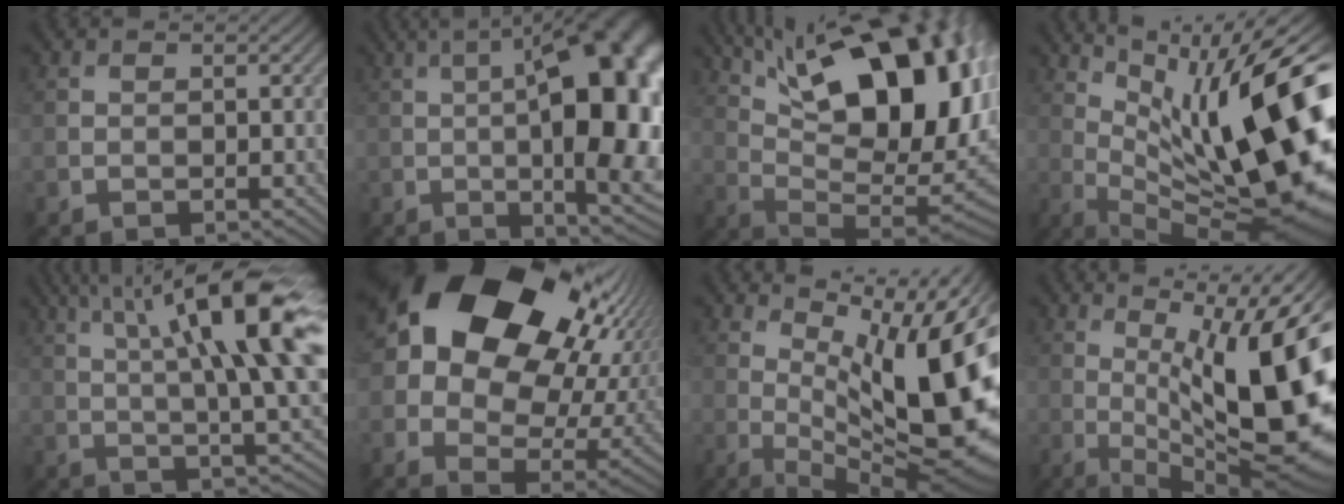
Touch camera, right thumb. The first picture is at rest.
{"total": 19.8, "force": [-0.4, 7.9, 18.2], "torque": [-0.191, 0.025, -0.006]}
{"total": 19.9, "force": [7.9, 8.4, 16.1], "torque": [-0.227, 0.047, 0.128]}
{"total": 19.0, "force": [3.2, 6.3, 17.7], "torque": [-0.234, 0.019, 0.066]}
{"total": 15.4, "force": [5.4, 3.7, 13.9], "torque": [-0.227, 0.018, 0.101]}
{"total": 19.6, "force": [6.8, 14.5, 11.4], "torque": [-0.208, 0.006, 0.136]}
{"total": 16.6, "force": [2.8, 5.3, 15.5], "torque": [-0.201, 0.014, 0.064]}
{"total": 18.2, "force": [0.1, 5.7, 17.3], "torque": [-0.230, 0.019, 0.009]}